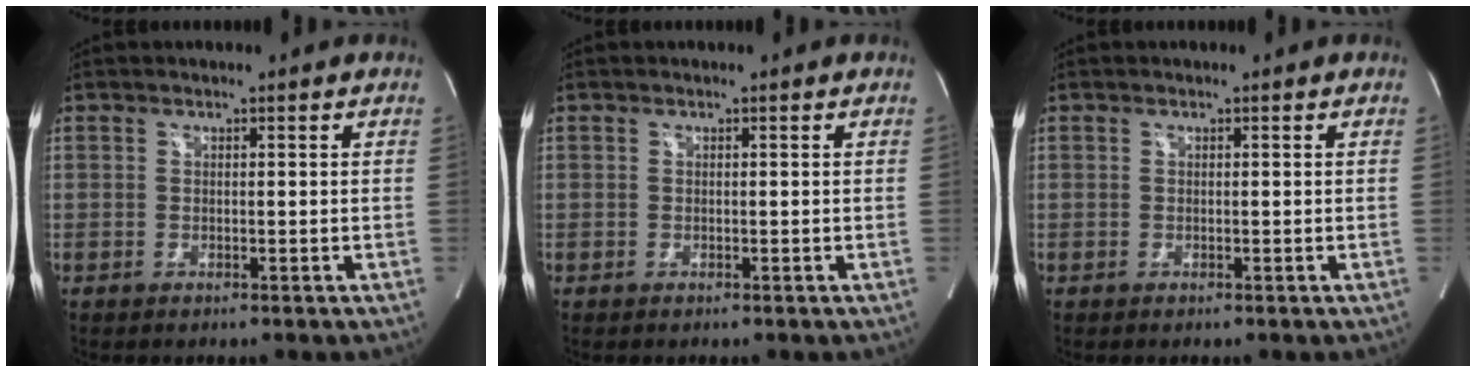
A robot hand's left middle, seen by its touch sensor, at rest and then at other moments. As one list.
[{"total": 0.0}, {"total": 0.0}]